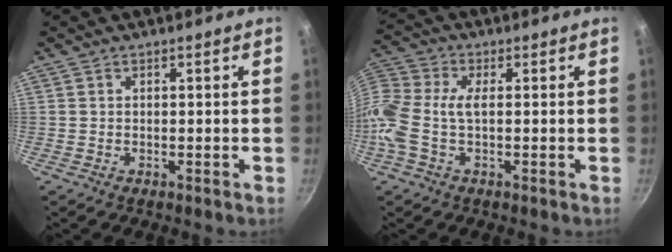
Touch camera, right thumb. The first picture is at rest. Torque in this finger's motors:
{"motor_torque": [0.19, 0.19, 0.15, -0.15, 0.12]}